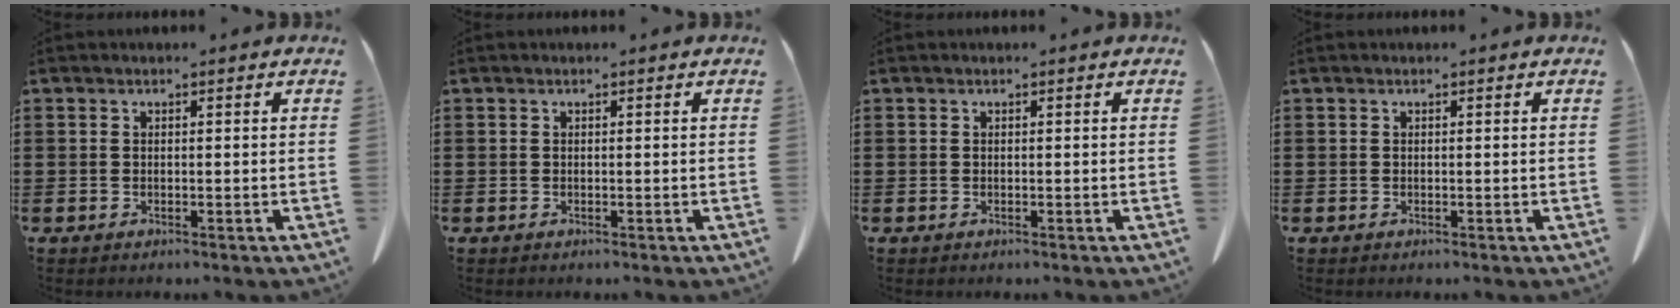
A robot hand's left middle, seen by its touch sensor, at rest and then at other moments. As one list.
[{"total": 0.0}, {"total": 0.0}, {"total": 0.0}]